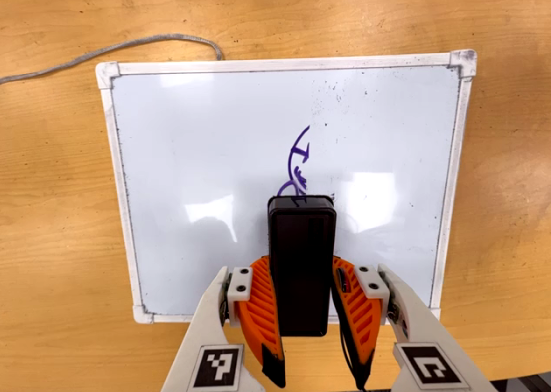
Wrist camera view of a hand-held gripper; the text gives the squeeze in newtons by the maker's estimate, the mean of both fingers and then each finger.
{"total": 6.7, "left": 5.6, "right": 7.8}